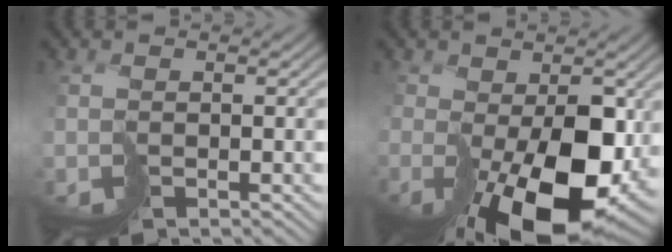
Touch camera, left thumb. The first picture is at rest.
{"total": 13.2, "force": [-2.5, 7.1, 10.9], "torque": [-0.160, -0.040, -0.015]}